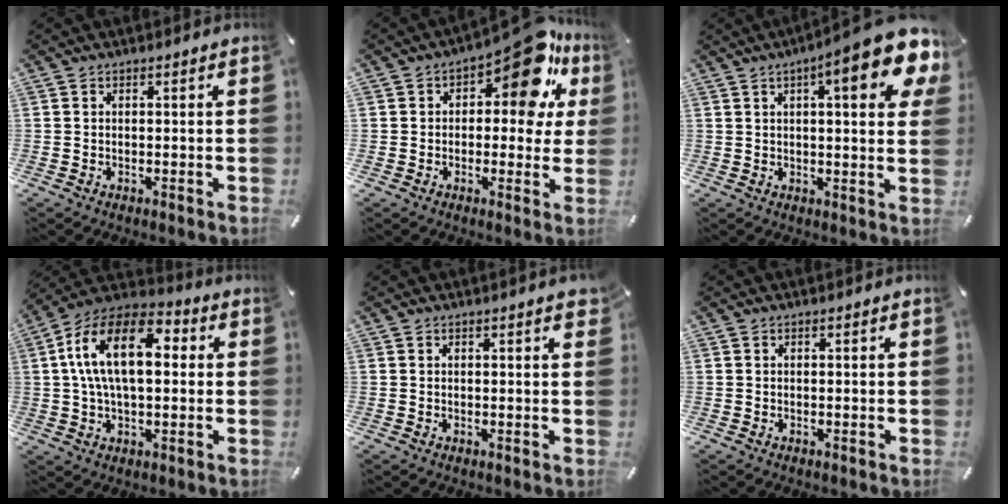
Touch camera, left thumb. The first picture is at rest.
{"total": 15.0, "force": [7.6, 7.3, 10.7], "torque": [-0.141, -0.053, 0.124]}
{"total": 15.5, "force": [7.4, 3.7, 13.1], "torque": [-0.179, -0.035, 0.110]}
{"total": 16.3, "force": [2.9, 9.3, 13.0], "torque": [-0.258, 0.009, 0.048]}
{"total": 1.5, "force": [0.7, 0.3, 1.3], "torque": [-0.019, 0.000, 0.008]}
{"total": 0.0}